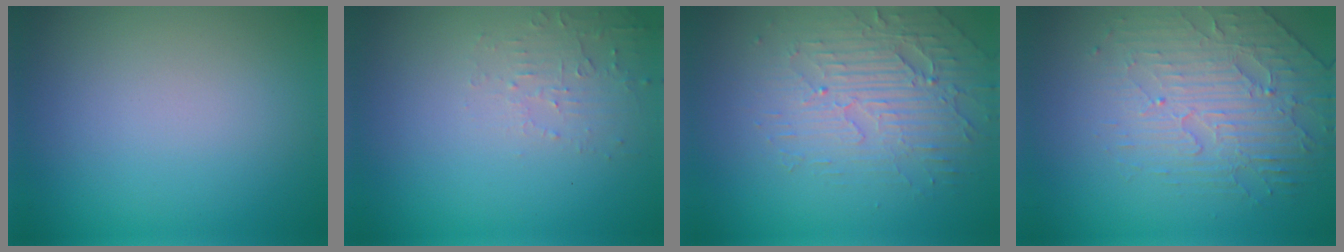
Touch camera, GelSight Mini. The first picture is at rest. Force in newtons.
{"total": 1.9, "press": 1.9, "slide": 0.3}
{"total": 3.9, "press": 3.4, "slide": 1.8}
{"total": 4.0, "press": 3.6, "slide": 1.6}